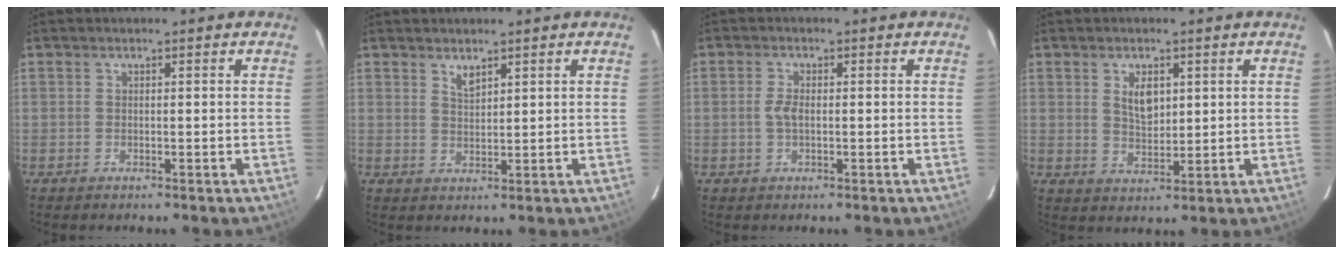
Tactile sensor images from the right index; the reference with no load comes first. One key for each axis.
{"total": 1.8, "fx": 1.6, "fy": 0.2, "fz": 0.7, "tx": -0.012, "ty": -0.002, "tz": 0.029}
{"total": 2.1, "fx": -0.3, "fy": 0.9, "fz": 1.9, "tx": -0.042, "ty": 0.002, "tz": -0.005}
{"total": 4.1, "fx": 1.6, "fy": 2.2, "fz": 3.1, "tx": -0.052, "ty": 0.000, "tz": 0.031}